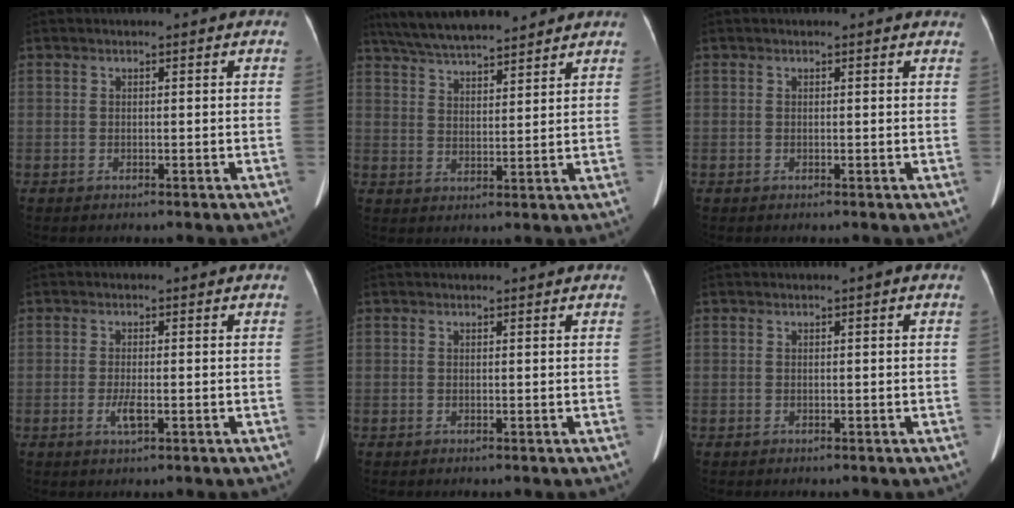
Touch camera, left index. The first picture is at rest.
{"total": 13.7, "force": [12.1, 2.2, 6.0], "torque": [-0.108, 0.033, 0.197]}
{"total": 2.5, "force": [2.3, 0.6, 0.6], "torque": [-0.007, 0.000, 0.007]}
{"total": 2.3, "force": [-0.8, 0.5, 2.1], "torque": [-0.046, -0.004, -0.012]}
{"total": 0.9, "force": [0.9, 0.0, 0.2], "torque": [-0.007, 0.007, 0.013]}
{"total": 0.0}